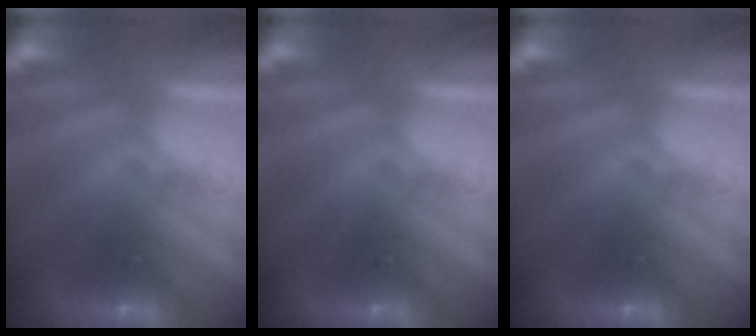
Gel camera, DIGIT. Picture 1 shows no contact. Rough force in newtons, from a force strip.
{"total": 0.0}
{"total": 0.0}